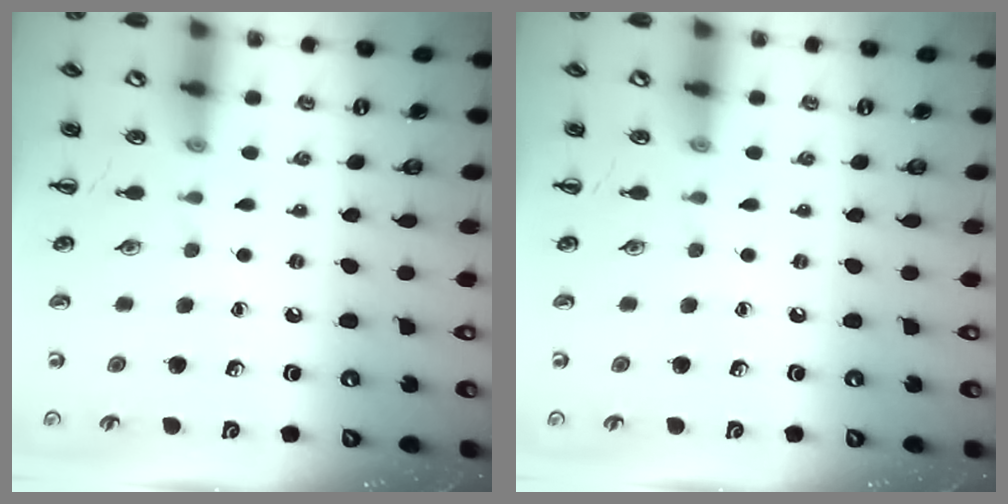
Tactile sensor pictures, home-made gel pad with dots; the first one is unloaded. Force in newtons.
{"total": 0.0}